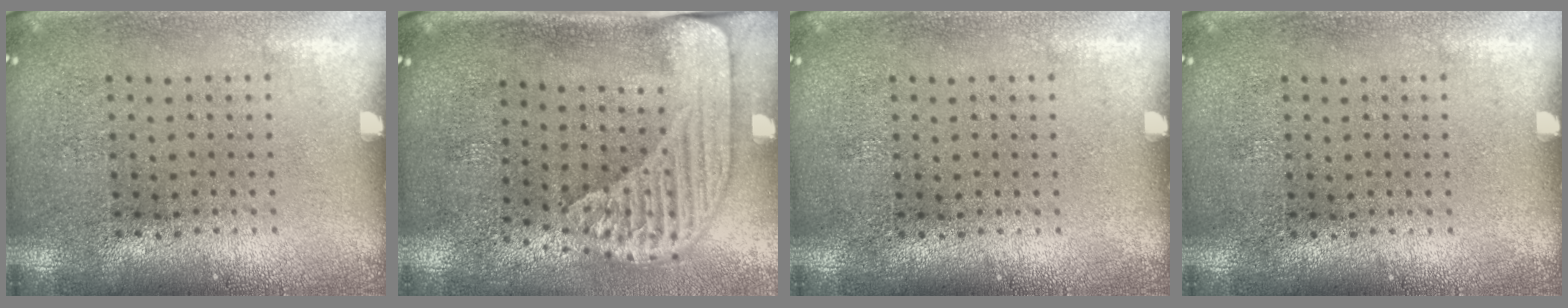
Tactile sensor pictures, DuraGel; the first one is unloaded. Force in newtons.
{"total": 2.3, "press": 1.8, "slide": 1.5}
{"total": 0.0}
{"total": 0.0}